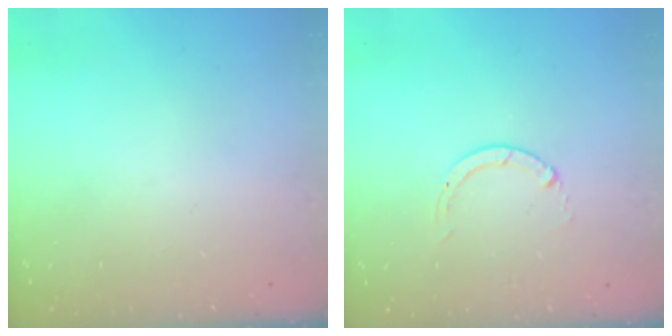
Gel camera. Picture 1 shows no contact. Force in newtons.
{"total": 0.0}